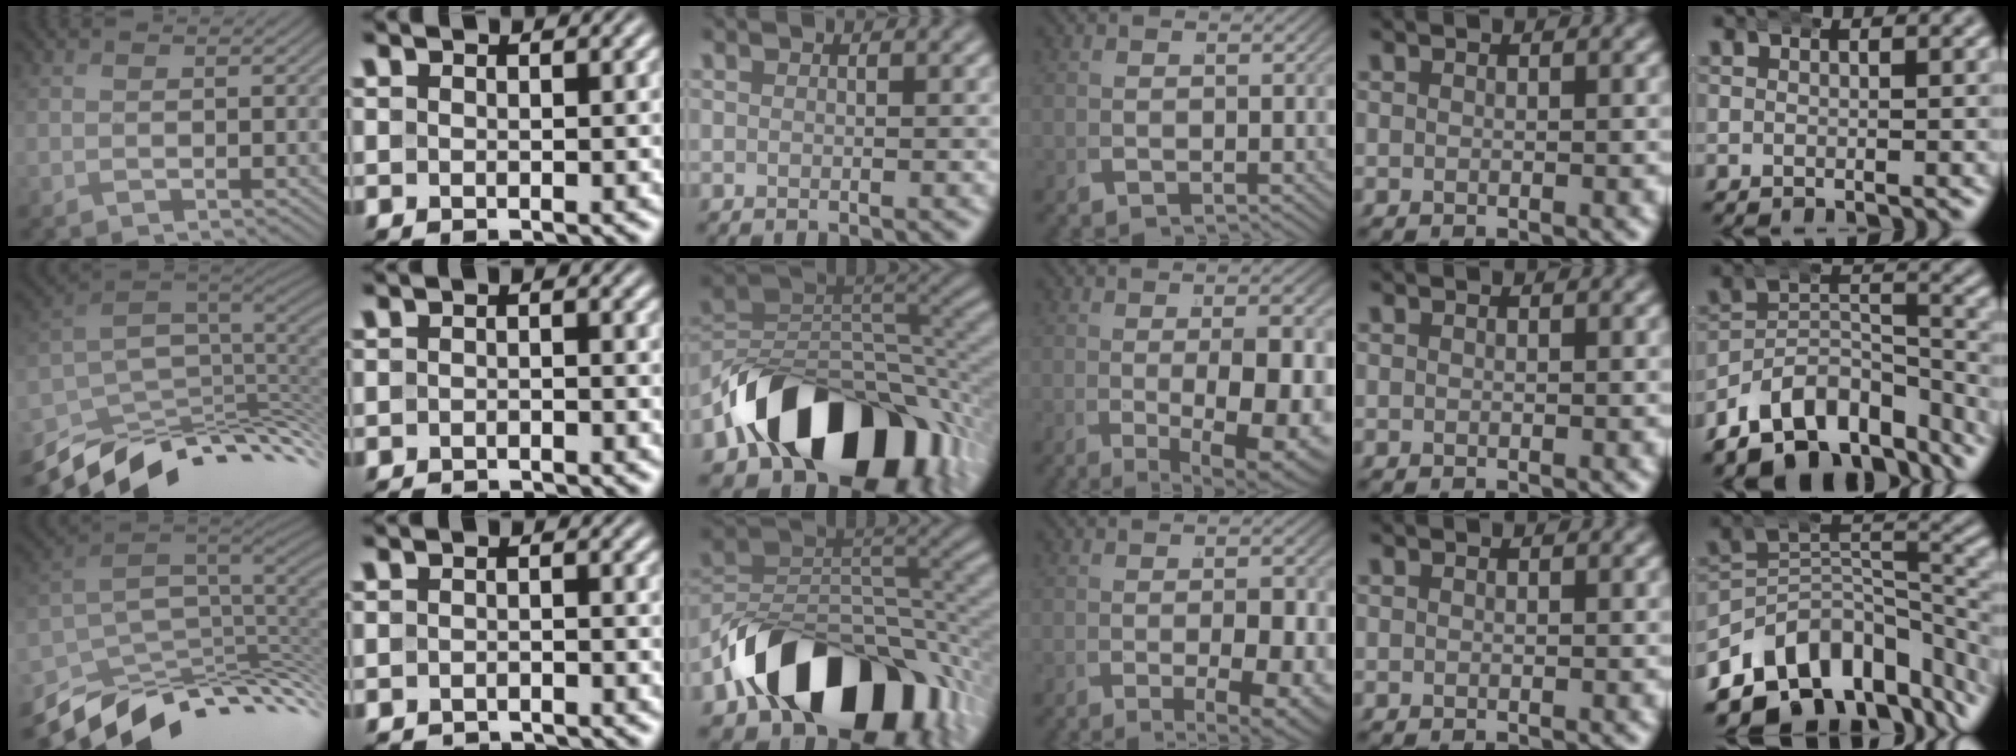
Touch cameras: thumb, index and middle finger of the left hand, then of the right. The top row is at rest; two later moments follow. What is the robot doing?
{"motion": "wrap", "object": "arm wrap"}